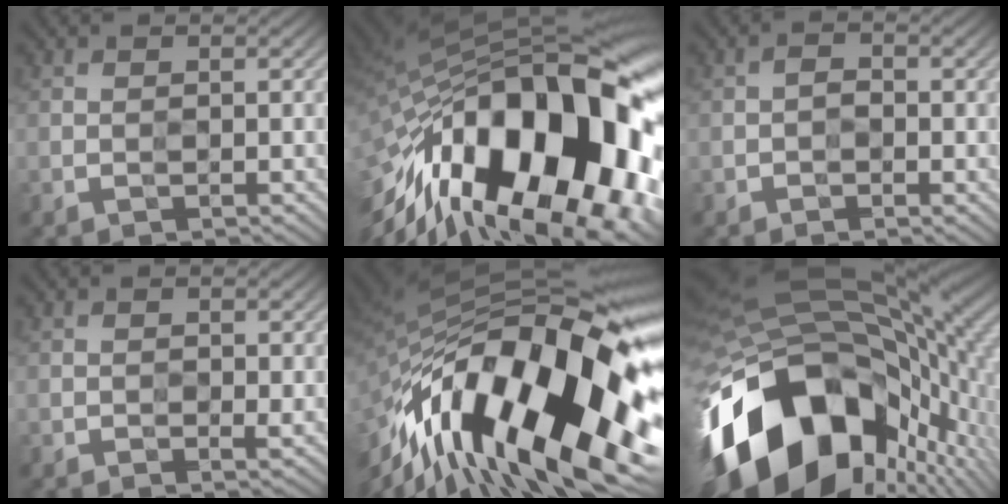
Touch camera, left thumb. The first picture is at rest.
{"total": 21.8, "force": [-7.1, 10.8, 17.5], "torque": [-0.318, -0.026, -0.113]}
{"total": 0.6, "force": [-0.3, 0.5, 0.2], "torque": [0.002, 0.004, -0.007]}
{"total": 1.1, "force": [0.0, 0.6, 0.9], "torque": [-0.008, -0.001, 0.003]}
{"total": 20.8, "force": [-6.1, 8.3, 18.1], "torque": [-0.336, -0.010, -0.119]}
{"total": 20.7, "force": [-5.5, 13.4, 14.8], "torque": [-0.302, -0.059, -0.064]}